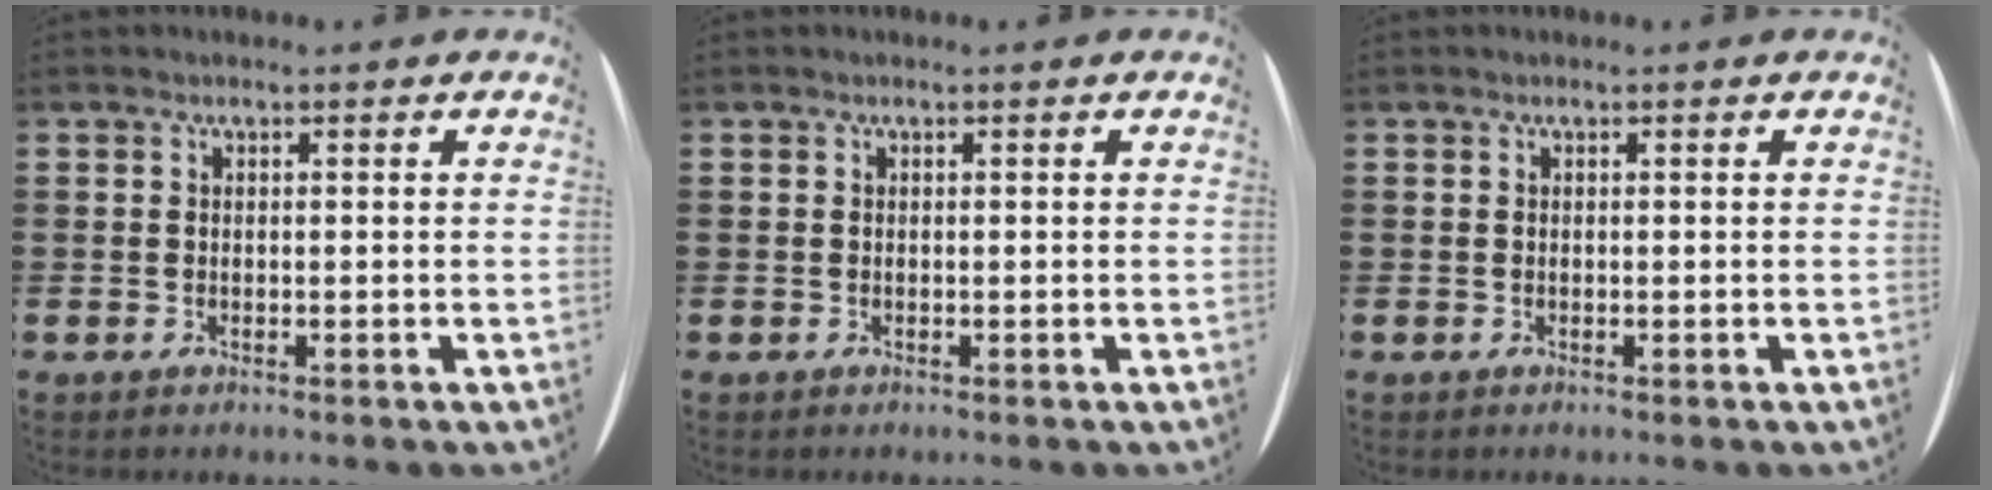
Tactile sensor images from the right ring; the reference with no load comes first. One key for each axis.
{"total": 0.0}
{"total": 0.0}